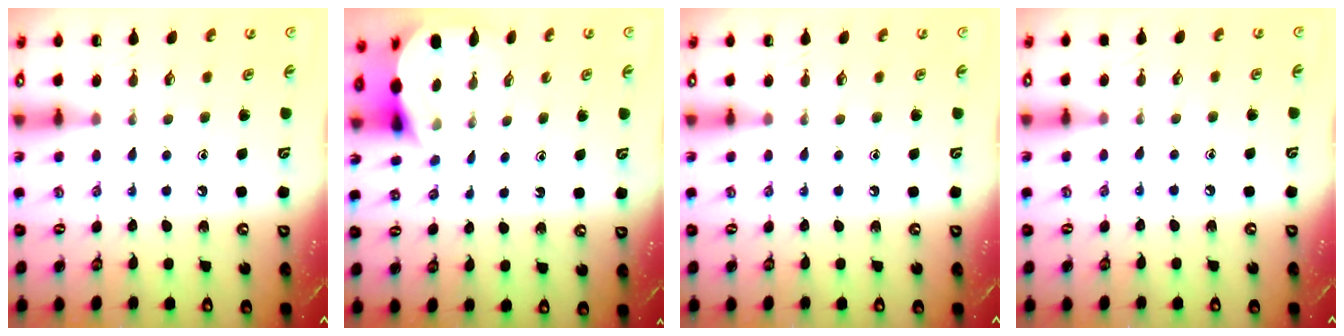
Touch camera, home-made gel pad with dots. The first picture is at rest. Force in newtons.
{"total": 4.6, "press": 4.6, "slide": 0.3}
{"total": 0.0}
{"total": 2.6, "press": 2.6, "slide": 0.3}